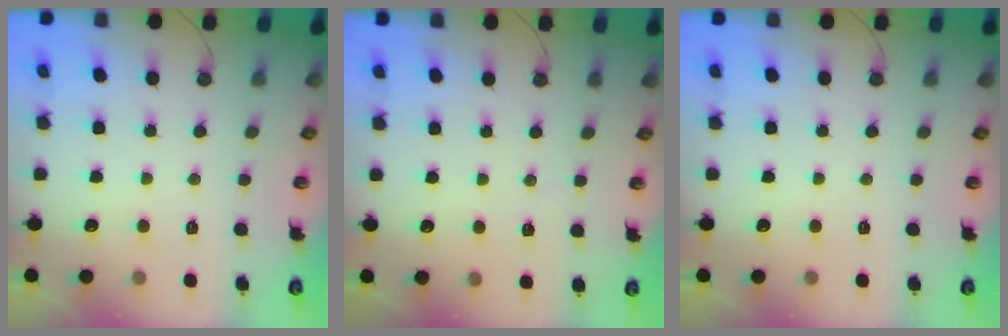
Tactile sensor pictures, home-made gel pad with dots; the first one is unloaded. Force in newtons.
{"total": 2.5, "press": 2.3, "slide": 0.9}
{"total": 0.0}